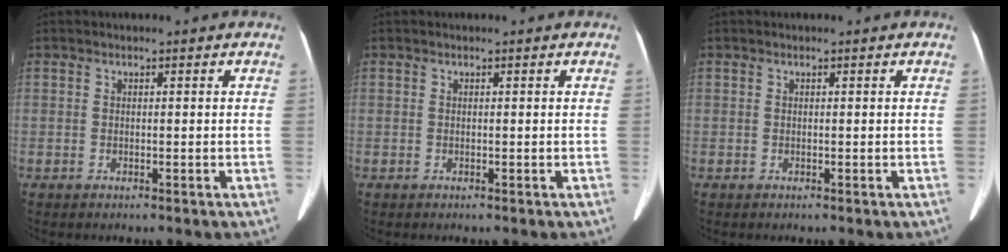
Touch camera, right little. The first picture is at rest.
{"total": 0.0}
{"total": 0.0}